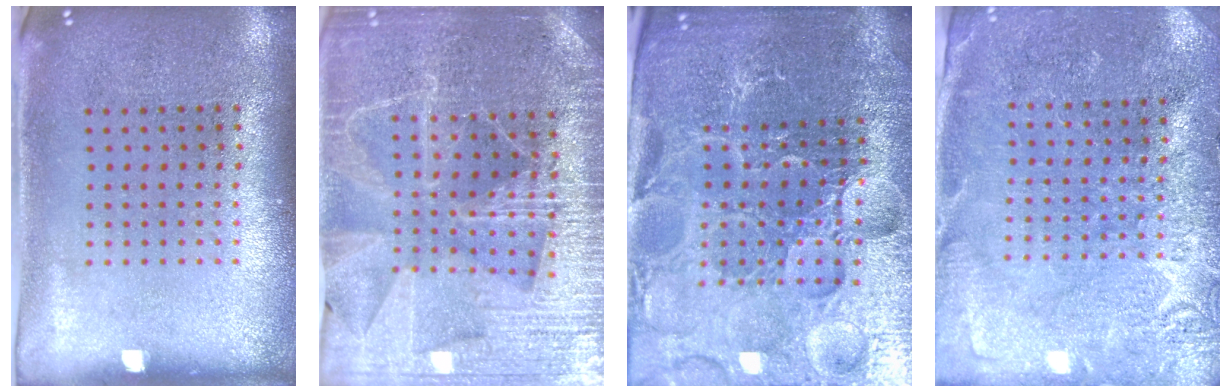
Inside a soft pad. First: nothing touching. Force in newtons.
{"total": 4.5, "press": 4.2, "slide": 1.7}
{"total": 5.3, "press": 5.0, "slide": 1.6}
{"total": 2.8, "press": 2.8, "slide": 0.1}